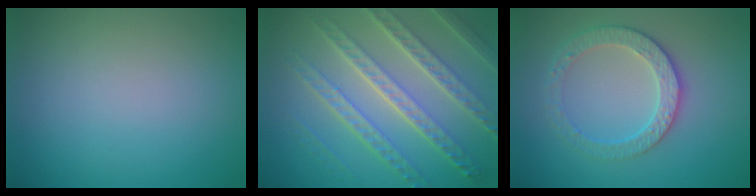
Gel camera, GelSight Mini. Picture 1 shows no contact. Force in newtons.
{"total": 7.9, "press": 5.5, "slide": 5.6}
{"total": 3.2, "press": 3.1, "slide": 0.9}